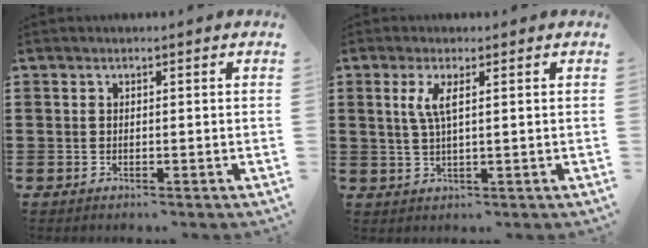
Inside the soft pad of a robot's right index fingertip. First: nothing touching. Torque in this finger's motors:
{"motor_torque": [0.68, 0.00, 0.32, 0.10]}